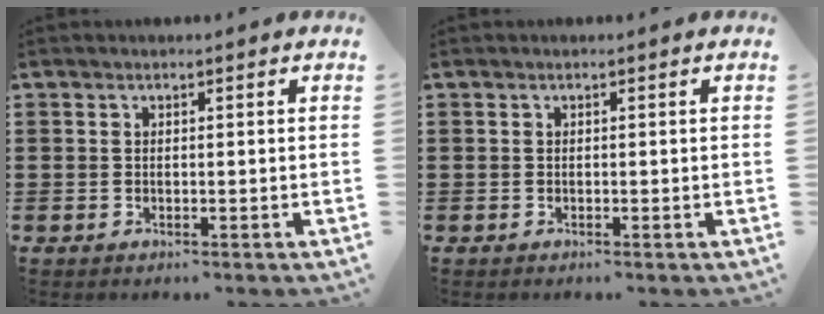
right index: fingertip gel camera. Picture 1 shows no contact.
{"total": 0.0}